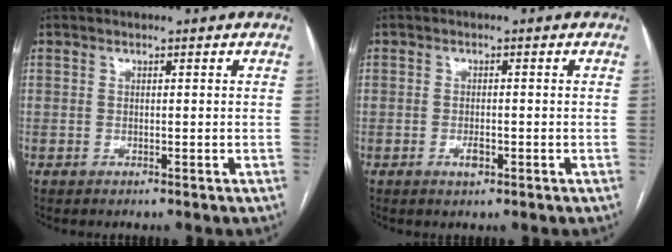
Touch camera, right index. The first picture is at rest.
{"total": 2.0, "force": [-0.8, 0.8, 1.6], "torque": [-0.030, 0.001, -0.011]}